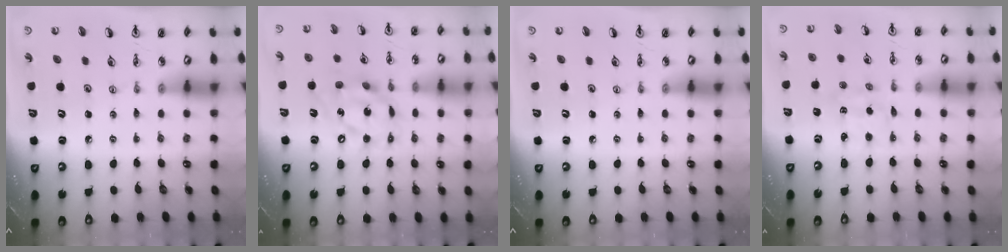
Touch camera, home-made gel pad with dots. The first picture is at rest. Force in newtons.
{"total": 14.6, "press": 14.6, "slide": 1.2}
{"total": 0.0}
{"total": 2.8, "press": 2.8, "slide": 0.4}